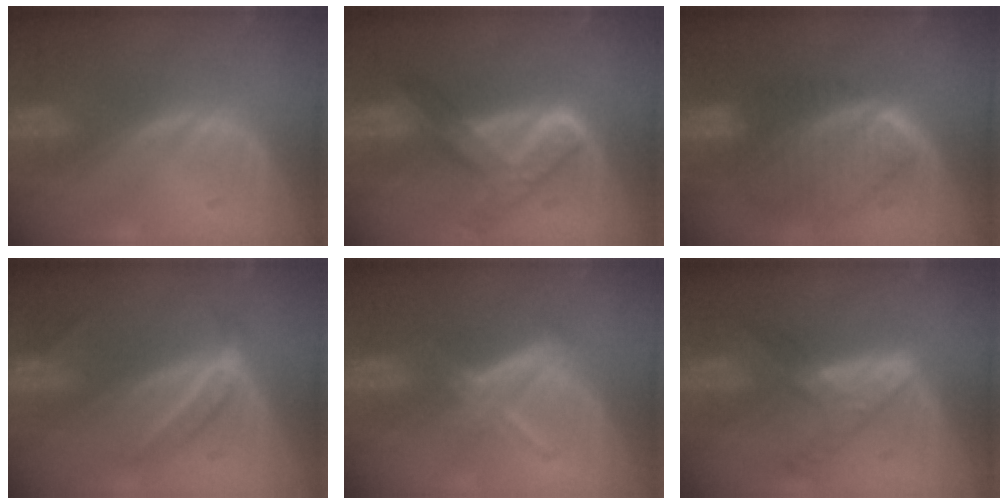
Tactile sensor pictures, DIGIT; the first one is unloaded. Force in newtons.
{"total": 7.9, "press": 6.7, "slide": 4.1}
{"total": 10.1, "press": 8.6, "slide": 5.2}
{"total": 4.4, "press": 4.3, "slide": 0.8}
{"total": 5.8, "press": 5.1, "slide": 2.9}
{"total": 6.8, "press": 5.9, "slide": 3.4}